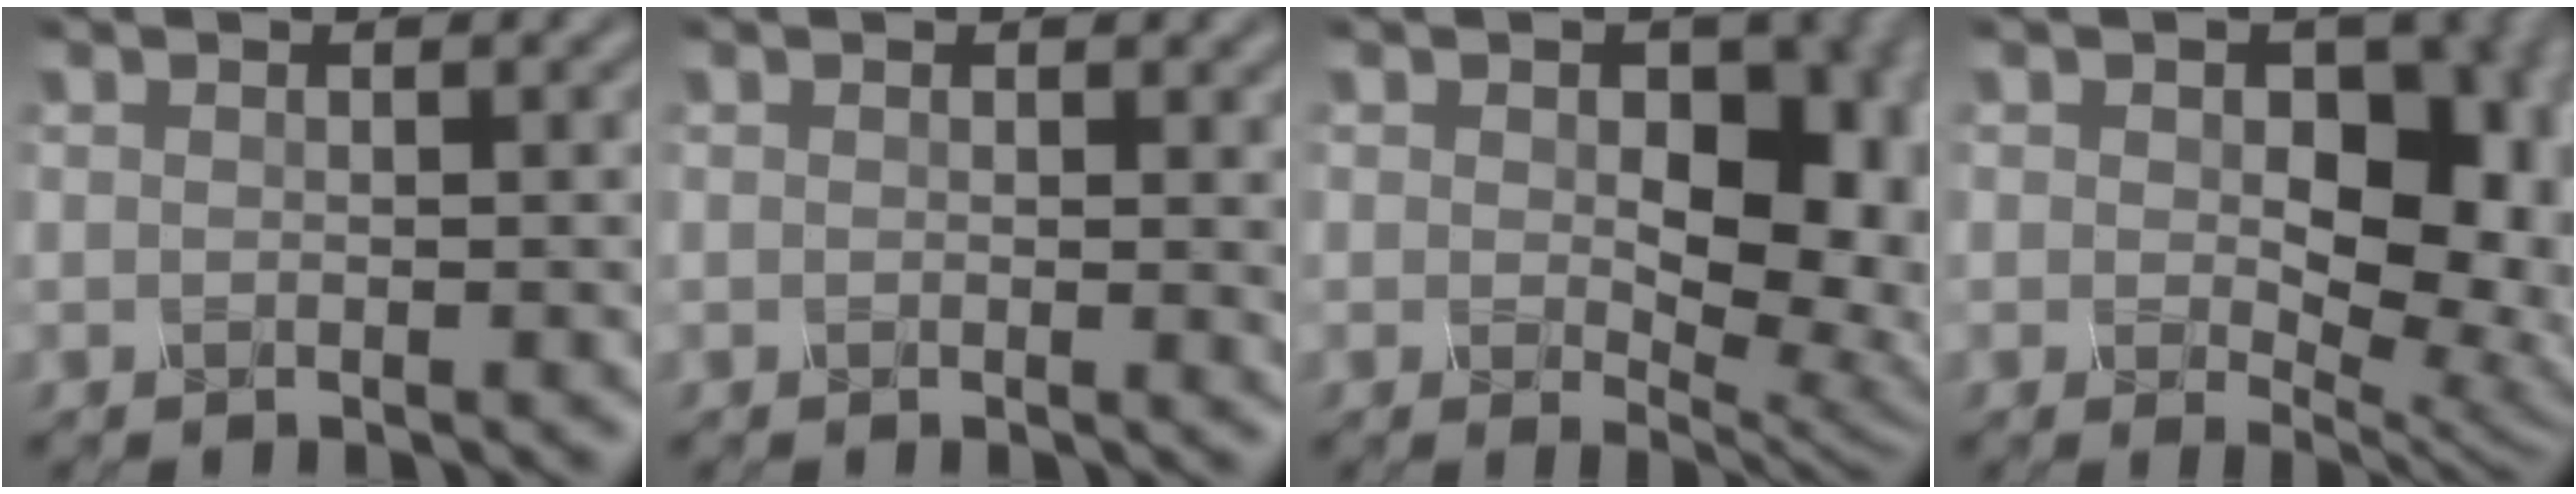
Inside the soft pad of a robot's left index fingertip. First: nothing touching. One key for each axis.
{"total": 1.4, "fx": 0.6, "fy": 0.5, "fz": 1.2, "tx": -0.010, "ty": -0.001, "tz": 0.009}
{"total": 9.3, "fx": 0.2, "fy": 5.6, "fz": 7.4, "tx": -0.097, "ty": -0.009, "tz": 0.008}
{"total": 10.3, "fx": 0.4, "fy": 6.5, "fz": 8.0, "tx": -0.103, "ty": -0.010, "tz": 0.015}